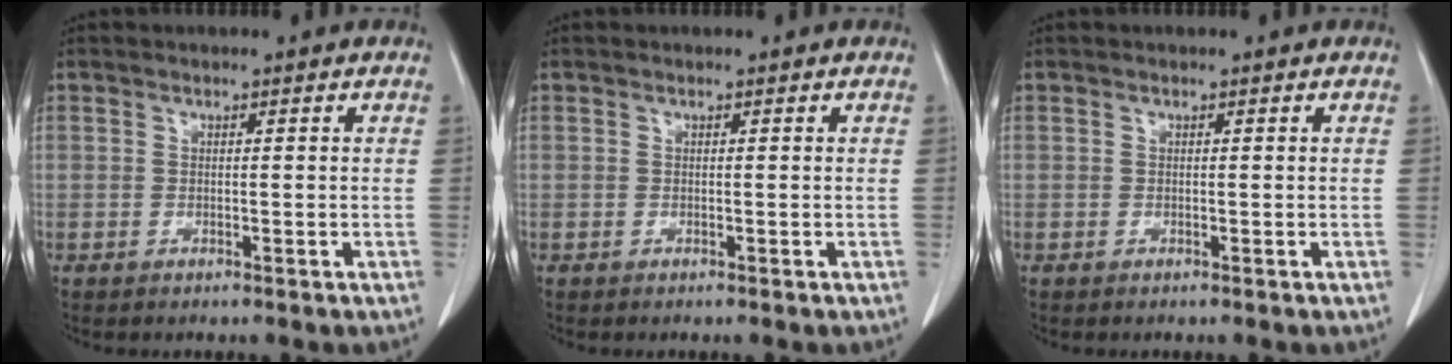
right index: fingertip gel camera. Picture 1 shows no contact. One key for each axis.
{"total": 0.0}
{"total": 0.0}